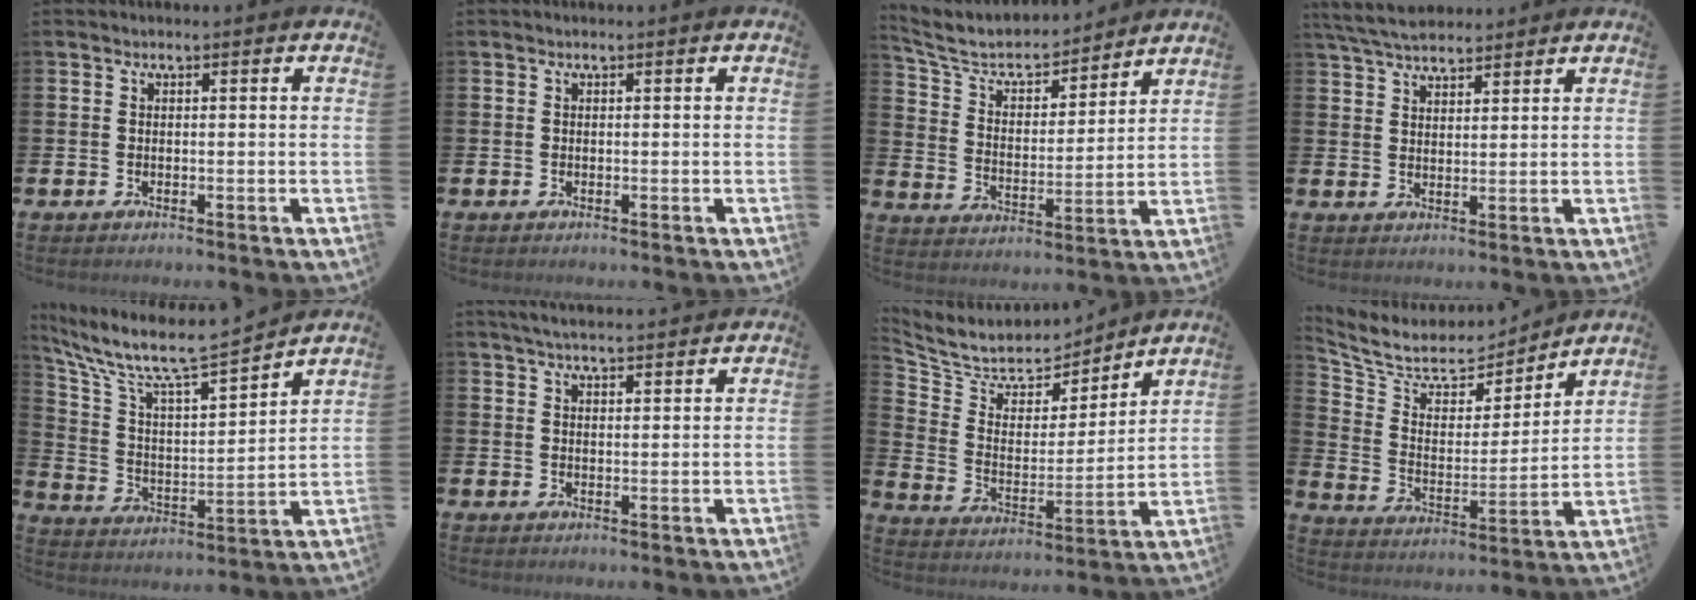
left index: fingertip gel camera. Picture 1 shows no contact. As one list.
[{"total": 0.0}, {"total": 6.6, "force": [6.0, 2.2, 1.7], "torque": [-0.070, -0.042, 0.100]}, {"total": 4.8, "force": [4.5, 1.0, 1.3], "torque": [-0.034, -0.018, 0.082]}, {"total": 9.3, "force": [8.2, 1.3, 4.2], "torque": [-0.120, -0.062, 0.132]}, {"total": 3.7, "force": [3.5, 0.5, 1.1], "torque": [-0.025, -0.011, 0.063]}, {"total": 6.7, "force": [6.1, 2.7, 0.1], "torque": [-0.050, -0.053, 0.107]}, {"total": 7.1, "force": [6.4, 3.0, 1.1], "torque": [-0.068, -0.051, 0.109]}]